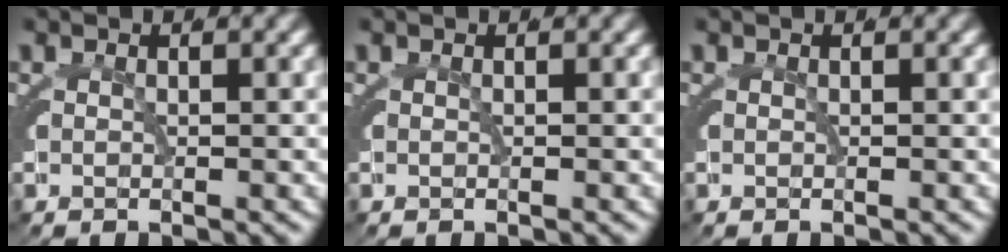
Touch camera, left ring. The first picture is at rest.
{"total": 0.0}
{"total": 0.0}